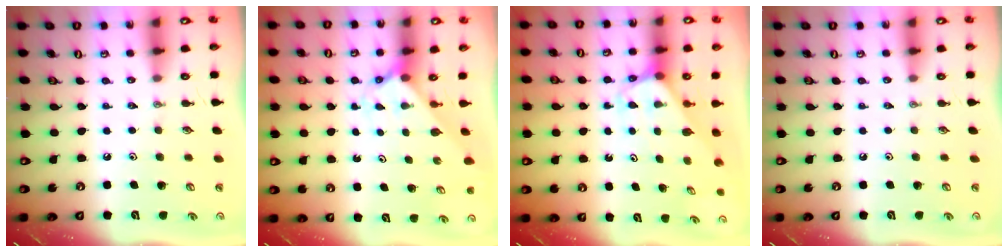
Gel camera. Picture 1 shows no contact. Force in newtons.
{"total": 2.2, "press": 2.2, "slide": 0.2}
{"total": 2.6, "press": 2.6, "slide": 0.1}
{"total": 0.0}